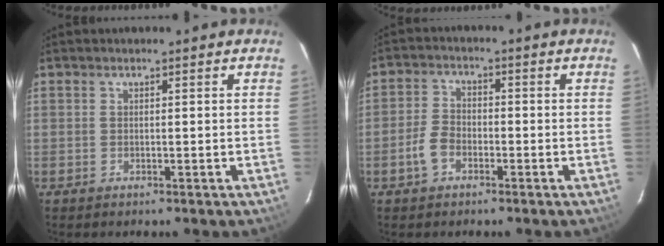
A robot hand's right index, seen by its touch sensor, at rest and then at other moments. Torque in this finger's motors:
{"motor_torque": [0.62, -0.26, 0.04, -0.03]}